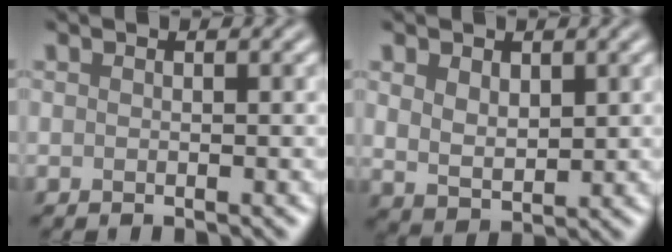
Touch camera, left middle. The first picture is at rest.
{"total": 3.1, "force": [1.2, 2.0, 2.0], "torque": [-0.043, -0.006, 0.028]}